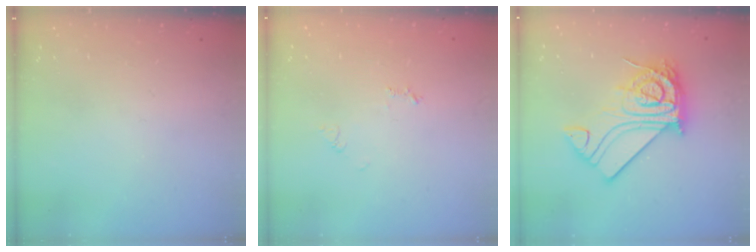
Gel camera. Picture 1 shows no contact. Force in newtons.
{"total": 4.1, "press": 4.0, "slide": 0.4}
{"total": 21.6, "press": 21.6, "slide": 2.0}